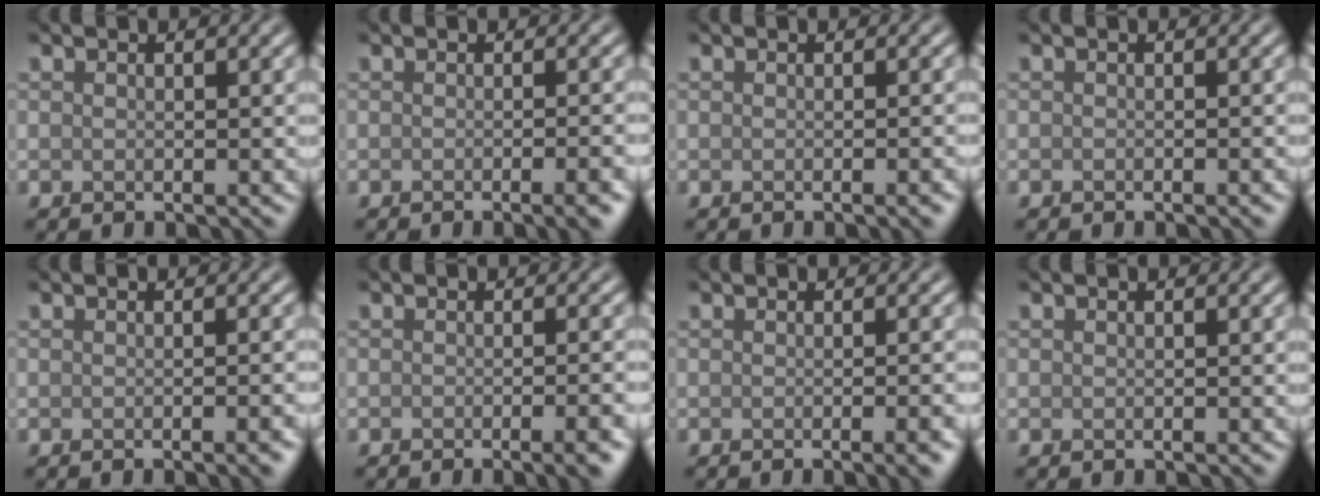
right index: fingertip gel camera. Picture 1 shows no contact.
{"total": 3.9, "force": [-1.6, 1.2, 3.3], "torque": [-0.018, 0.002, -0.018]}
{"total": 2.0, "force": [-0.7, 0.6, 1.8], "torque": [-0.009, 0.001, -0.007]}
{"total": 0.7, "force": [-0.6, 0.1, 0.4], "torque": [-0.004, -0.001, -0.008]}
{"total": 2.8, "force": [-0.9, 0.9, 2.5], "torque": [-0.014, 0.000, -0.011]}
{"total": 4.2, "force": [-2.0, 1.2, 3.4], "torque": [-0.023, 0.003, -0.023]}
{"total": 3.9, "force": [-1.2, 1.3, 3.5], "torque": [-0.019, -0.002, -0.012]}
{"total": 0.0}